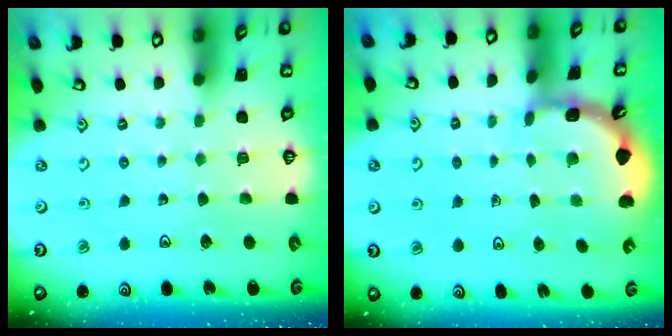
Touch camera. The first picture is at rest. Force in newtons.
{"total": 2.2, "press": 2.2, "slide": 0.4}